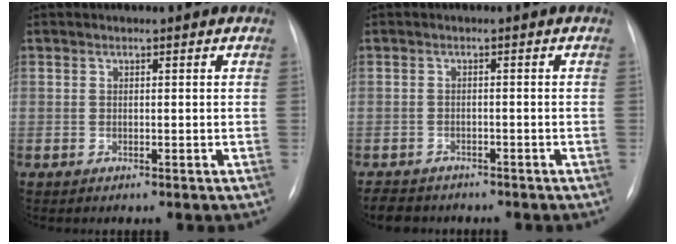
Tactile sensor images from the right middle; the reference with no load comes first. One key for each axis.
{"total": 5.1, "fx": -4.4, "fy": 2.3, "fz": 1.1, "tx": -0.015, "ty": -0.004, "tz": -0.062}